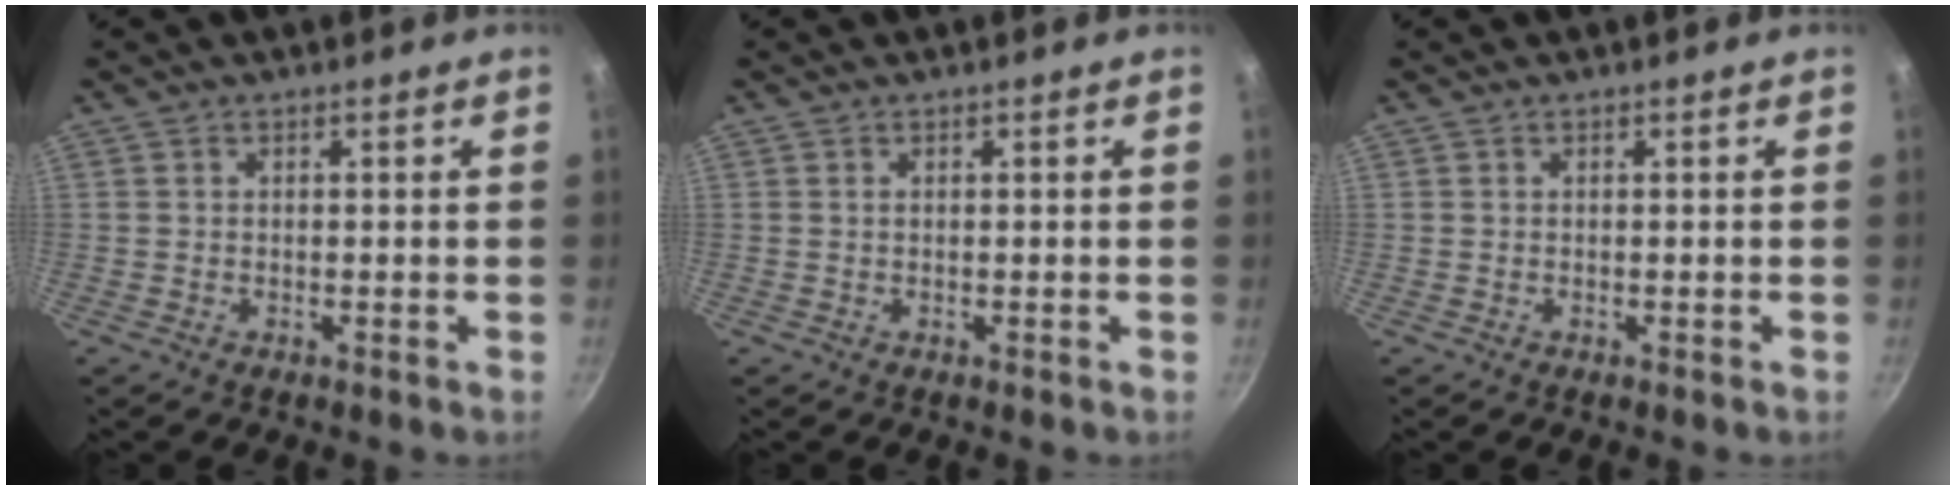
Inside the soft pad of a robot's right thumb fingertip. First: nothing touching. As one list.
[{"total": 0.0}, {"total": 0.0}]